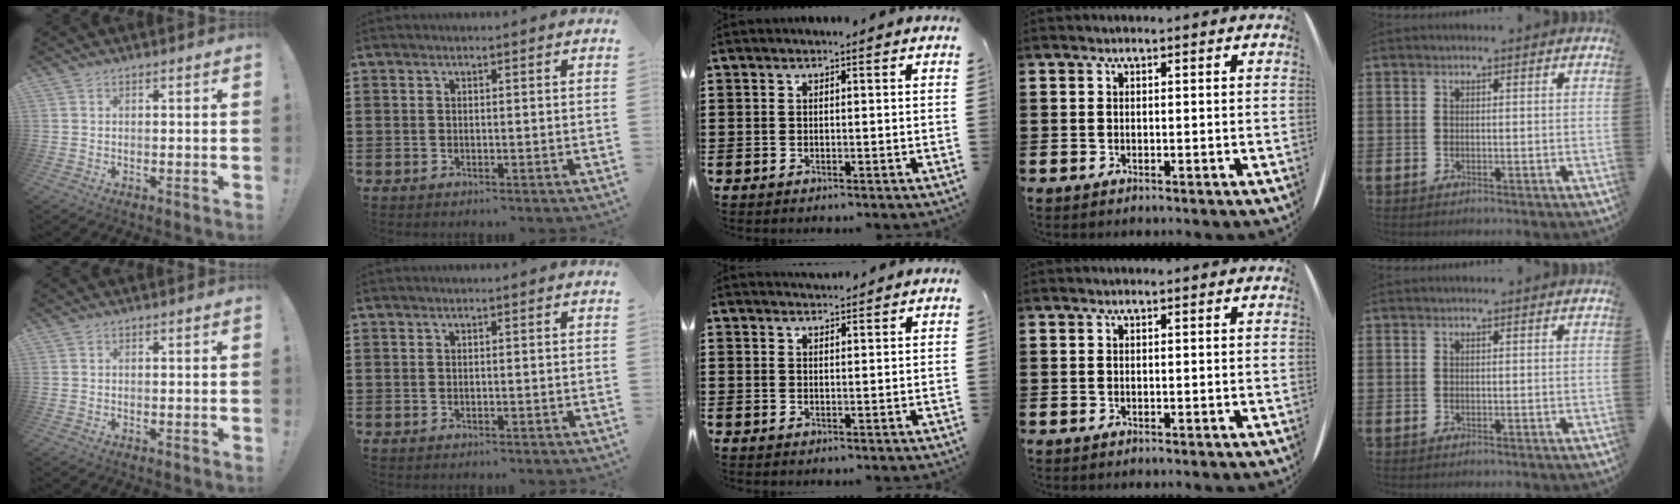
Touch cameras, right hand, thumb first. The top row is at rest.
{"middle": {"total": 1.6, "force": [1.6, 0.3, 0.0], "torque": [-0.003, 0.004, 0.031]}}